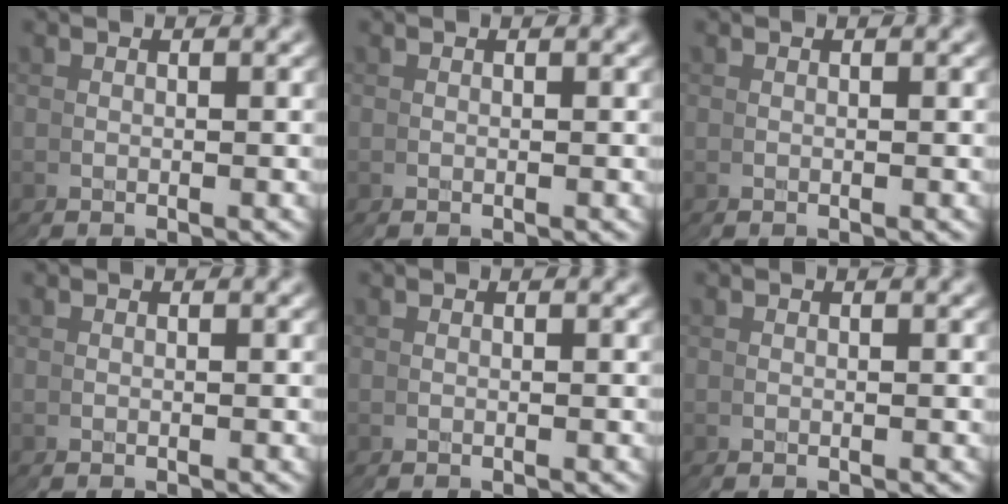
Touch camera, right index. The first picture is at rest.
{"total": 0.0}
{"total": 0.0}
{"total": 0.0}
{"total": 0.0}
{"total": 0.0}